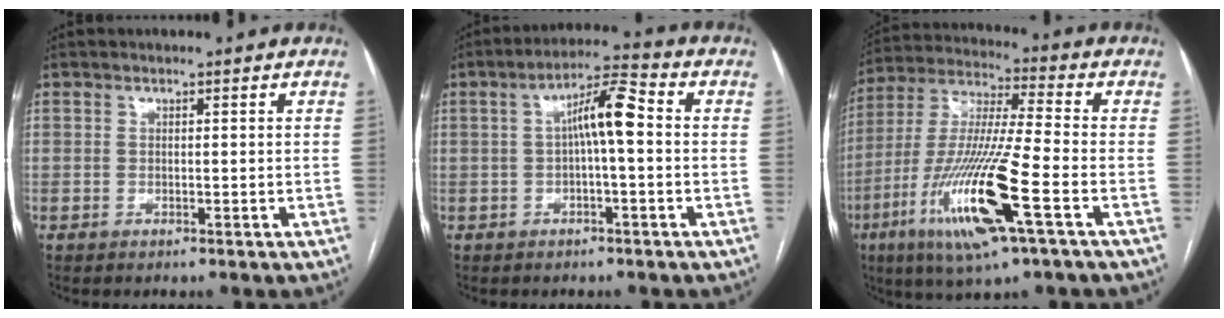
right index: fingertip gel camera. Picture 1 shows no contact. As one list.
[{"total": 7.0, "force": [0.3, 1.1, 6.9], "torque": [-0.119, 0.025, 0.002]}, {"total": 18.5, "force": [-7.2, 0.9, 17.0], "torque": [-0.362, -0.028, -0.134]}]